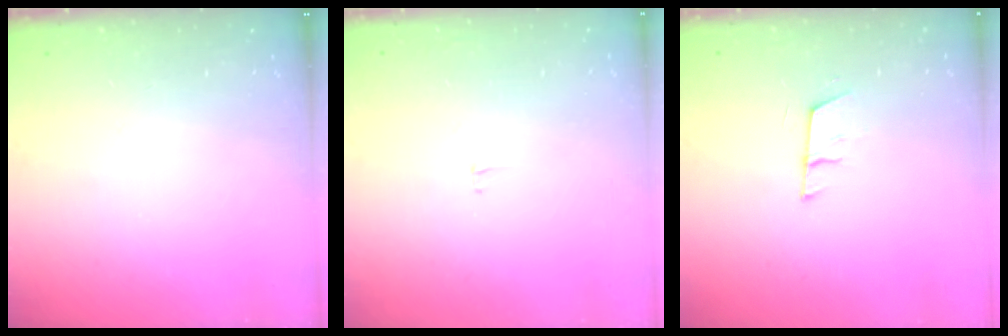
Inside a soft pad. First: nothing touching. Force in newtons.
{"total": 3.9, "press": 3.8, "slide": 0.4}
{"total": 6.2, "press": 5.6, "slide": 2.7}